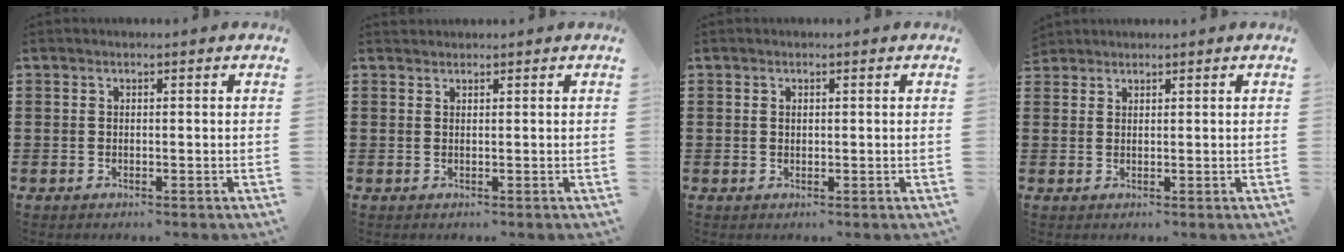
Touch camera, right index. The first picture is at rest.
{"total": 0.7, "force": [0.7, 0.1, -0.2], "torque": [0.005, 0.002, 0.013]}
{"total": 0.6, "force": [0.2, 0.4, 0.3], "torque": [-0.008, 0.002, 0.004]}
{"total": 1.4, "force": [1.3, 0.4, -0.2], "torque": [0.000, 0.001, 0.027]}